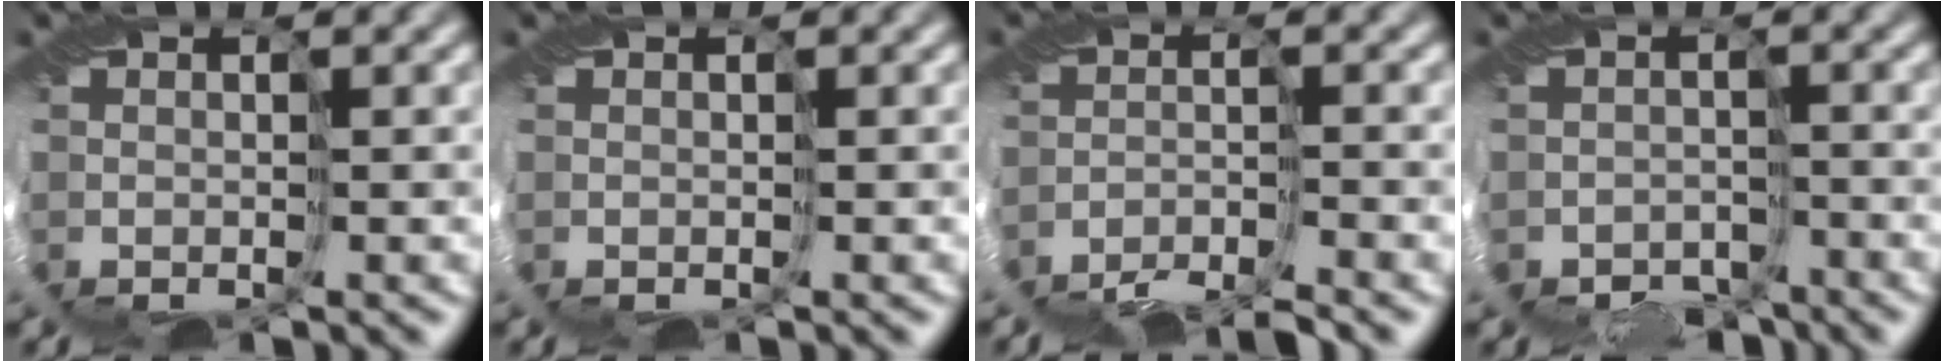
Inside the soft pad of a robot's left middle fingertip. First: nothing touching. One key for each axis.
{"total": 0.0}
{"total": 5.4, "fx": -5.4, "fy": 0.2, "fz": 1.0, "tx": -0.020, "ty": -0.010, "tz": -0.107}
{"total": 3.7, "fx": -3.2, "fy": 1.7, "fz": -0.2, "tx": 0.017, "ty": -0.028, "tz": -0.051}